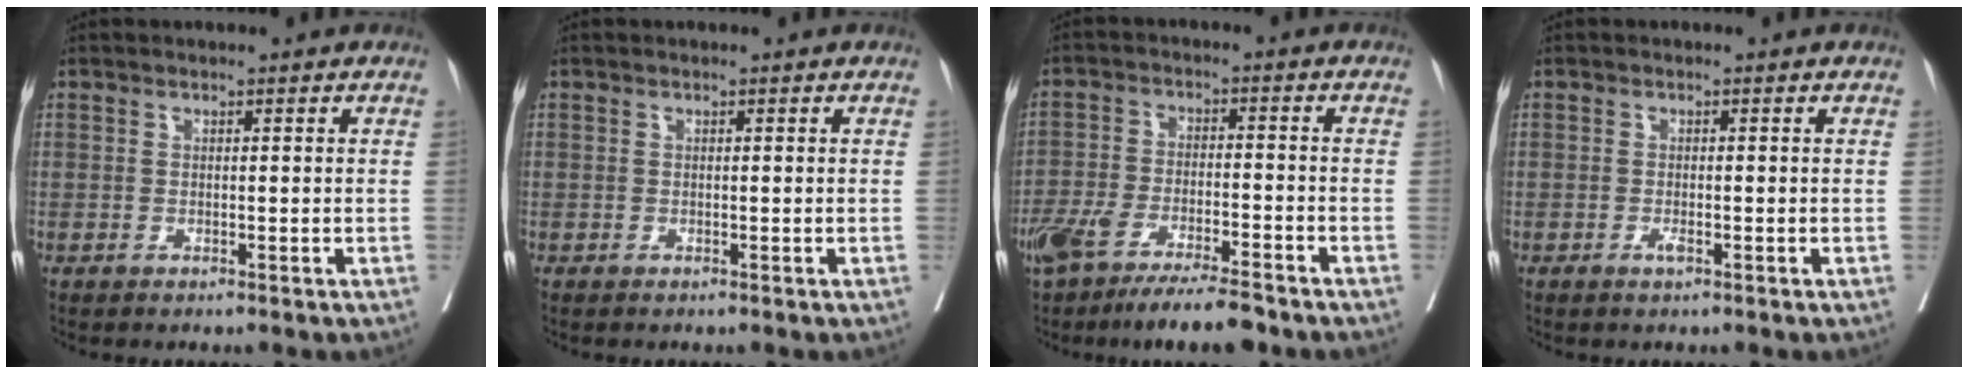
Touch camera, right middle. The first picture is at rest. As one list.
[{"total": 0.0}, {"total": 12.0, "force": [-9.4, 1.9, 7.2], "torque": [-0.124, -0.019, -0.157]}, {"total": 0.9, "force": [-0.5, 0.2, 0.8], "torque": [-0.016, -0.001, -0.008]}]